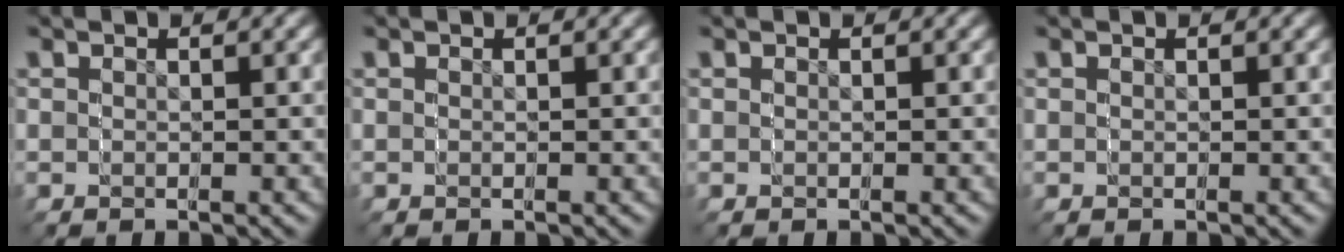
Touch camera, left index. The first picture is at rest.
{"total": 0.0}
{"total": 0.0}
{"total": 0.0}